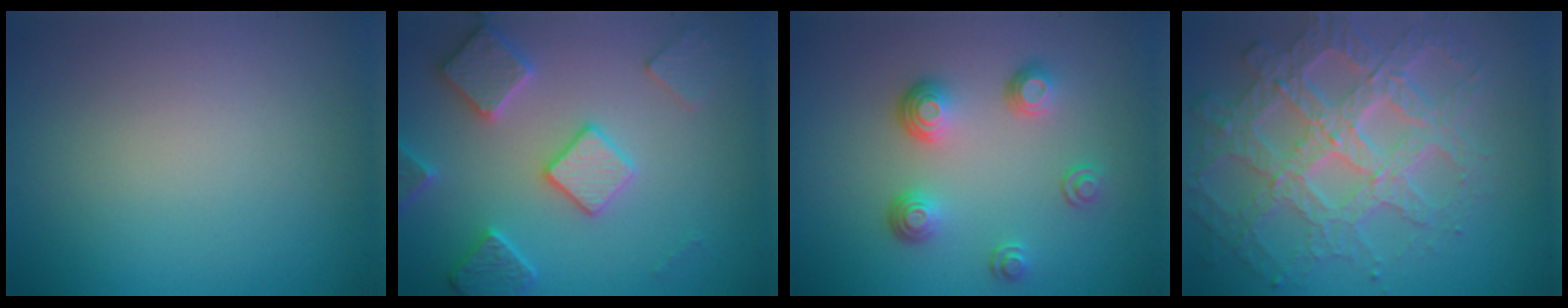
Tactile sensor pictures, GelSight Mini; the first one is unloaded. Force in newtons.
{"total": 4.2, "press": 4.1, "slide": 1.1}
{"total": 3.6, "press": 2.8, "slide": 2.3}
{"total": 7.7, "press": 5.8, "slide": 5.0}